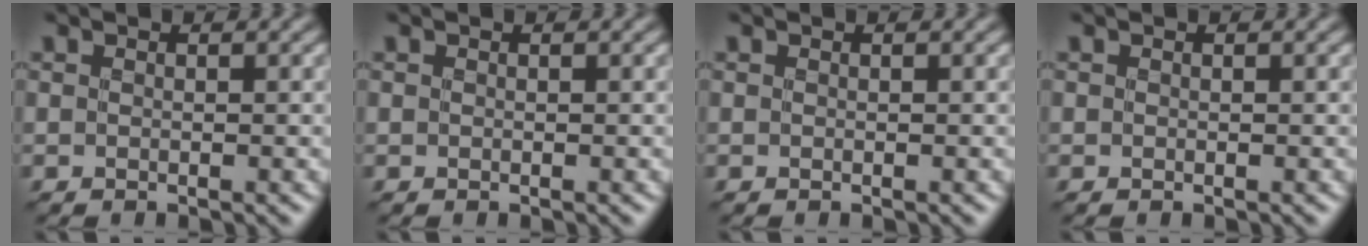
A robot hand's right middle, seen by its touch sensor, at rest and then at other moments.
{"total": 0.0}
{"total": 0.0}
{"total": 0.0}